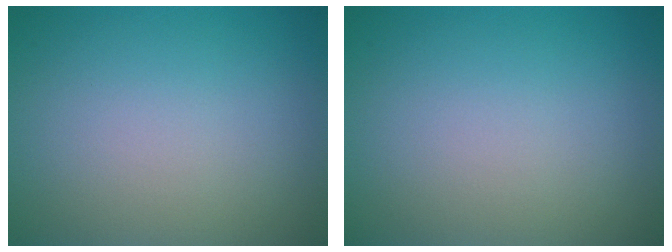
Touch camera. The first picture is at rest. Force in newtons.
{"total": 0.0}